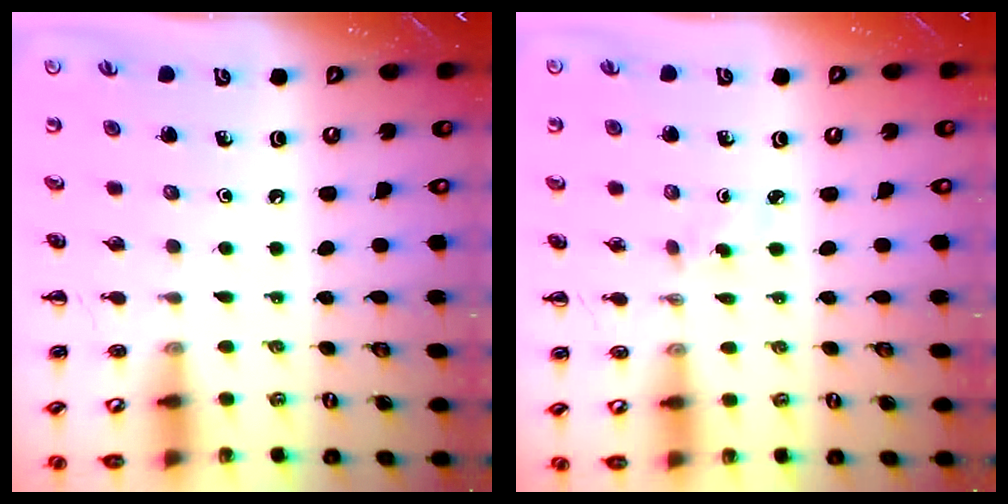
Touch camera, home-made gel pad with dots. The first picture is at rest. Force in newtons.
{"total": 2.3, "press": 2.1, "slide": 0.9}